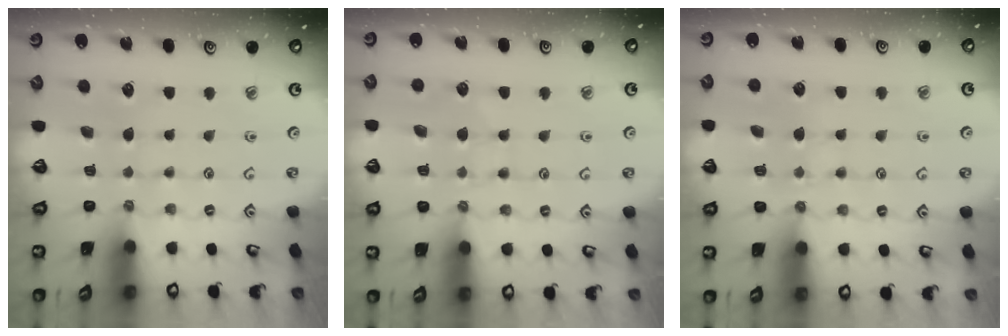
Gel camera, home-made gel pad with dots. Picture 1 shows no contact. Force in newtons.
{"total": 5.5, "press": 5.5, "slide": 0.6}
{"total": 6.6, "press": 6.6, "slide": 0.5}